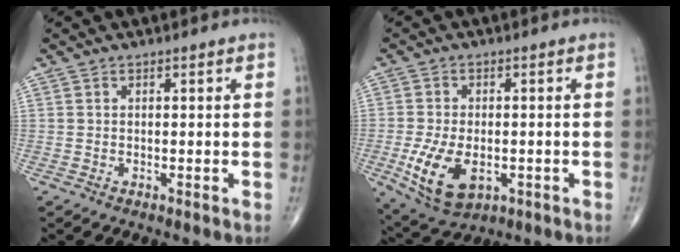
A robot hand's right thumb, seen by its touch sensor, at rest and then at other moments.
{"total": 10.9, "force": [-3.0, 6.3, 8.3], "torque": [-0.152, -0.004, -0.038]}